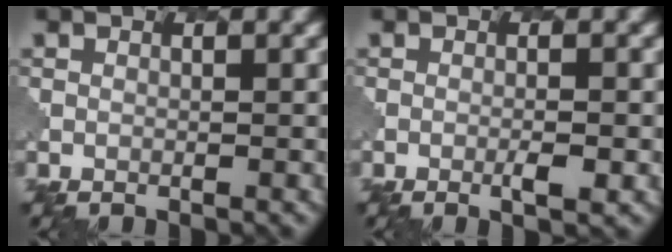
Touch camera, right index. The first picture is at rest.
{"total": 1.6, "force": [-0.4, 0.2, 1.5], "torque": [-0.025, 0.002, -0.006]}